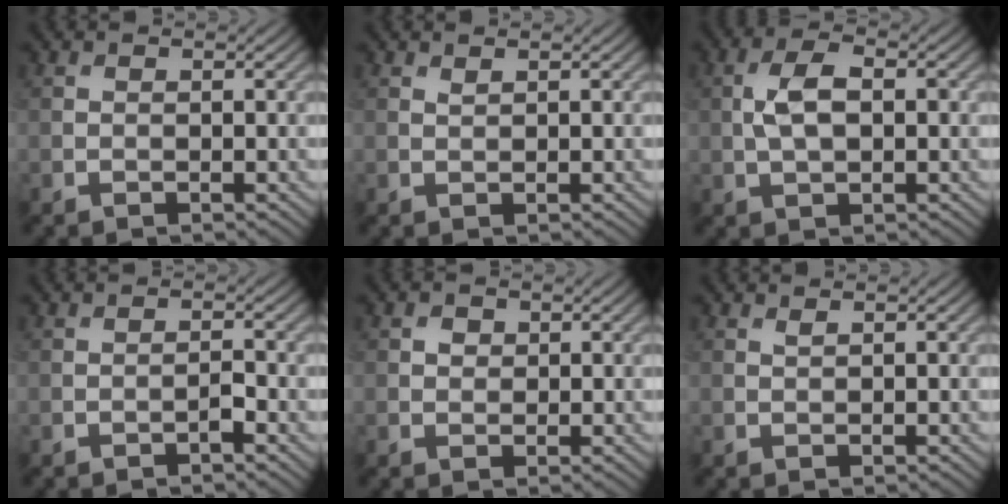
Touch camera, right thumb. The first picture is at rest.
{"total": 0.6, "force": [0.5, 0.0, 0.2], "torque": [-0.005, 0.000, 0.012]}
{"total": 4.9, "force": [0.3, 2.5, 4.3], "torque": [-0.089, 0.007, 0.004]}
{"total": 1.2, "force": [-0.8, 0.2, 0.9], "torque": [-0.014, 0.003, -0.015]}
{"total": 1.2, "force": [0.4, 1.0, 0.5], "torque": [-0.007, -0.002, 0.004]}
{"total": 0.5, "force": [0.4, -0.1, 0.3], "torque": [-0.005, 0.001, 0.009]}